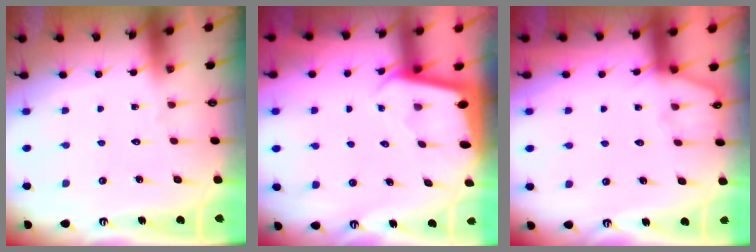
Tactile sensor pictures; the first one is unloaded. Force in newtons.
{"total": 1.9, "press": 1.9, "slide": 0.1}
{"total": 4.7, "press": 4.7, "slide": 0.6}